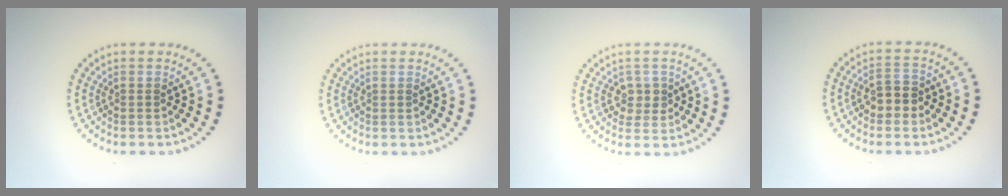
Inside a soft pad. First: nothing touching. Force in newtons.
{"total": 0.0}
{"total": 1.7, "press": 1.7, "slide": 0.4}
{"total": 2.4, "press": 2.3, "slide": 0.6}